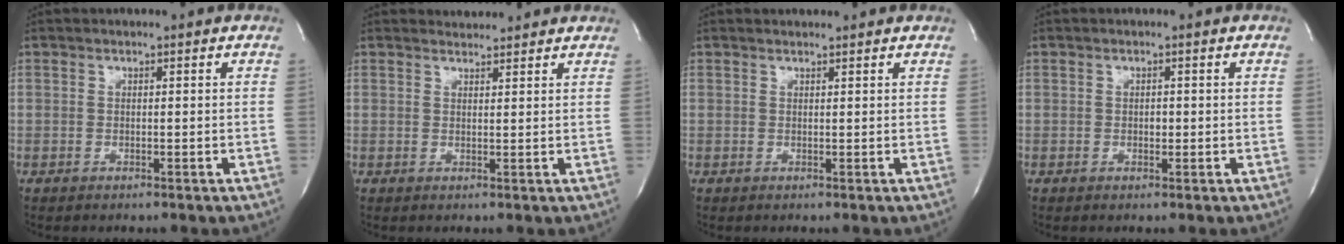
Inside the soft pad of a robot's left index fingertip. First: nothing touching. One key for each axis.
{"total": 2.7, "fx": 2.7, "fy": 0.4, "fz": -0.2, "tx": -0.010, "ty": 0.013, "tz": 0.039}
{"total": 1.8, "fx": 1.8, "fy": 0.1, "fz": 0.1, "tx": -0.012, "ty": 0.010, "tz": 0.026}
{"total": 0.8, "fx": 0.0, "fy": 0.5, "fz": 0.6, "tx": -0.009, "ty": 0.001, "tz": -0.001}